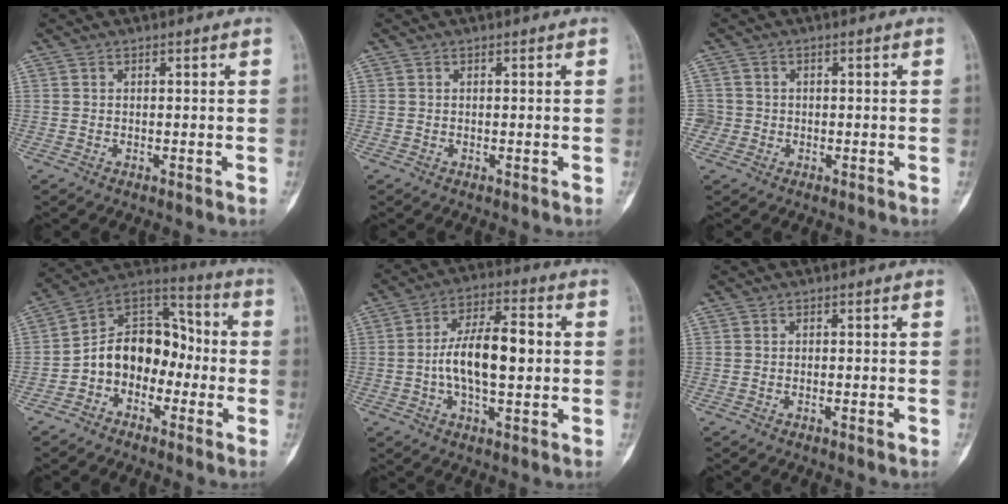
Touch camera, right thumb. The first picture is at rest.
{"total": 0.0}
{"total": 2.5, "force": [-0.4, 2.5, 0.0], "torque": [0.016, 0.008, -0.009]}
{"total": 13.3, "force": [-3.1, 10.0, 8.2], "torque": [-0.094, 0.070, -0.068]}
{"total": 12.6, "force": [-0.3, 5.6, 11.4], "torque": [-0.192, 0.024, -0.011]}
{"total": 1.0, "force": [-0.6, 0.2, 0.8], "torque": [-0.013, 0.004, -0.008]}